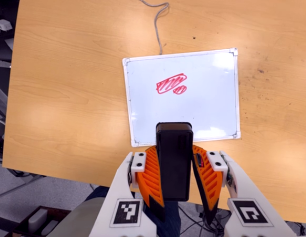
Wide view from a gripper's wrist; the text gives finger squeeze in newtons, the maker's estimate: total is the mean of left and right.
{"total": 9.1, "left": 7.5, "right": 10.7}